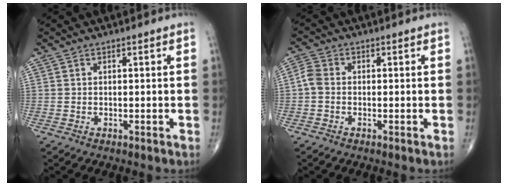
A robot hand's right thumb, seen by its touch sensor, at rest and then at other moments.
{"total": 2.7, "force": [-0.5, 2.0, 1.8], "torque": [-0.039, 0.005, -0.020]}